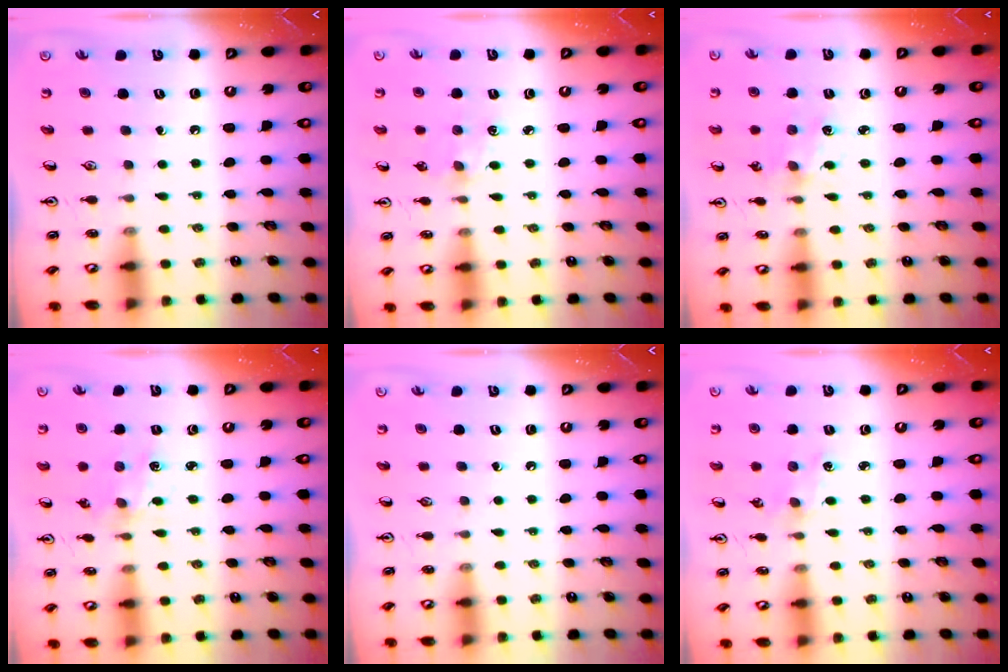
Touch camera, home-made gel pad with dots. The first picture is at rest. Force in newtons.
{"total": 4.1, "press": 4.1, "slide": 0.6}
{"total": 2.3, "press": 2.3, "slide": 0.4}
{"total": 2.0, "press": 2.0, "slide": 0.3}
{"total": 0.0}
{"total": 2.4, "press": 2.4, "slide": 0.3}